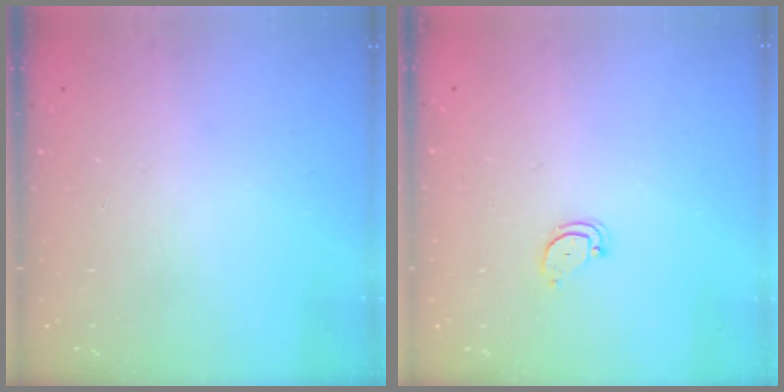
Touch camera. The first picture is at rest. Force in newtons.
{"total": 2.4, "press": 2.4, "slide": 0.2}